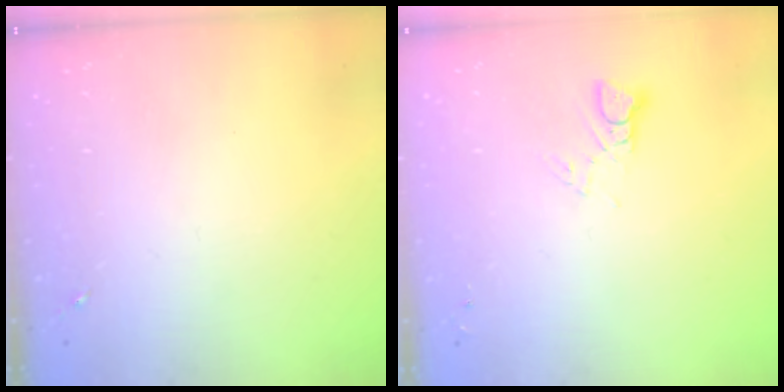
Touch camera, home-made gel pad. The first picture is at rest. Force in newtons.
{"total": 3.2, "press": 3.2, "slide": 0.0}